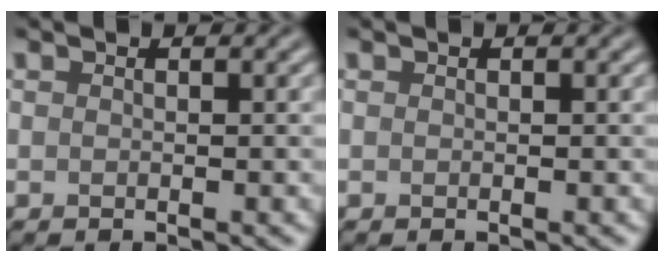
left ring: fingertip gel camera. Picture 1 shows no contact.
{"total": 0.0}